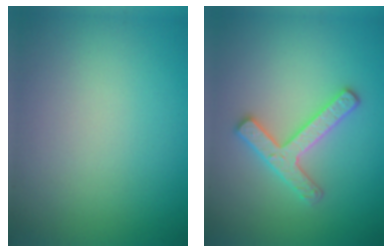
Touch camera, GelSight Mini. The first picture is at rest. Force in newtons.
{"total": 2.8, "press": 2.8, "slide": 0.6}